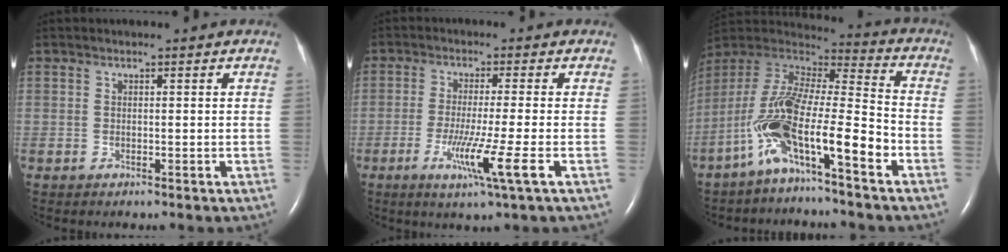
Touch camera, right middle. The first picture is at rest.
{"total": 7.5, "force": [-2.9, -1.3, 6.8], "torque": [-0.128, -0.028, -0.052]}
{"total": 14.7, "force": [-7.4, 1.6, 12.6], "torque": [-0.248, 0.000, -0.139]}